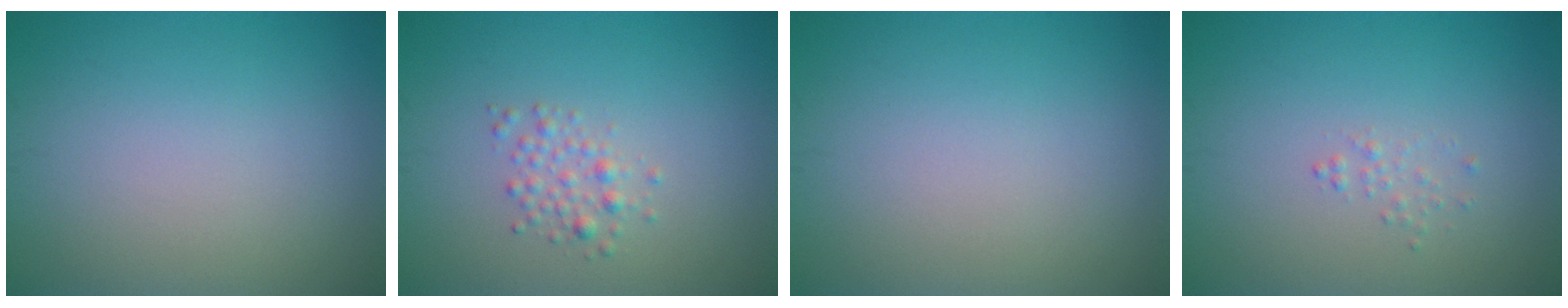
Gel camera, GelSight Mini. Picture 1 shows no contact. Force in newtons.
{"total": 1.7, "press": 1.7, "slide": 0.0}
{"total": 0.0}
{"total": 0.7, "press": 0.7, "slide": 0.1}